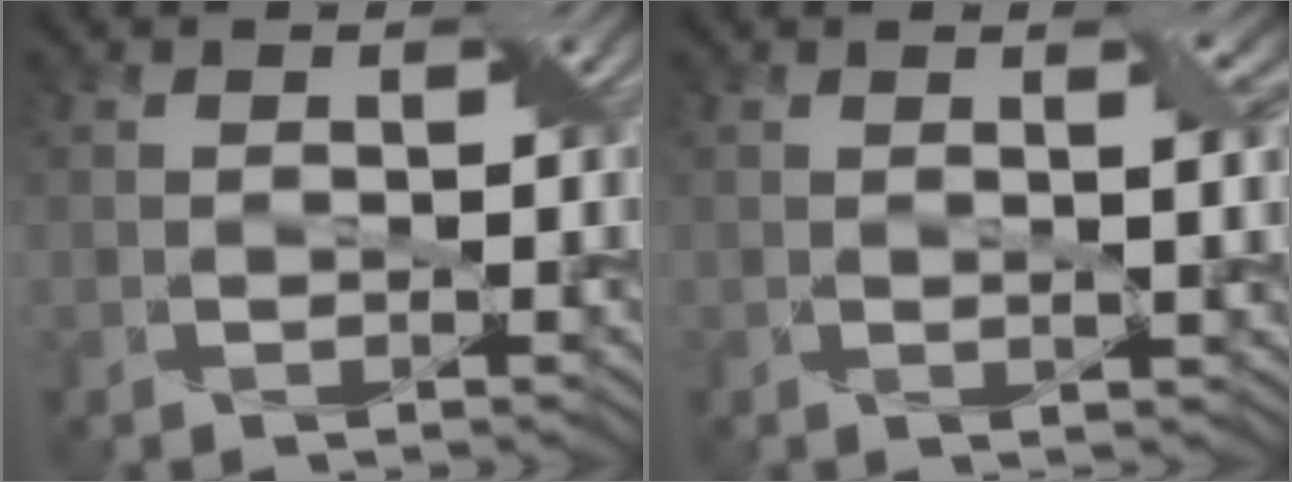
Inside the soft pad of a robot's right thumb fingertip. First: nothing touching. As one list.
[{"total": 2.8, "force": [0.7, 0.2, 2.7], "torque": [-0.042, 0.004, 0.011]}]